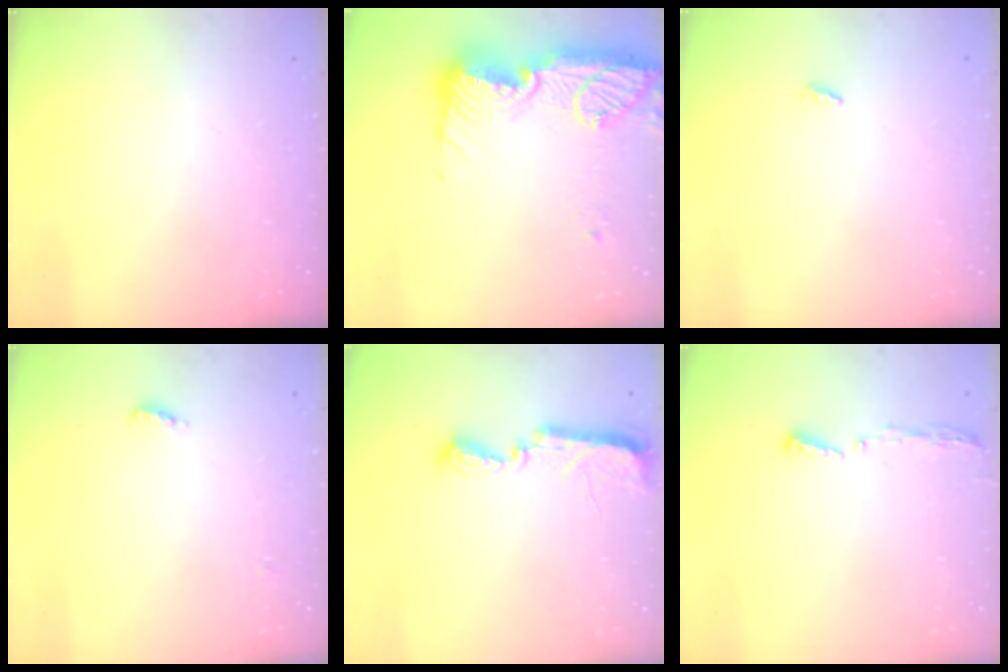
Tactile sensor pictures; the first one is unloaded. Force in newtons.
{"total": 21.5, "press": 20.4, "slide": 6.7}
{"total": 2.7, "press": 2.7, "slide": 0.2}
{"total": 4.0, "press": 3.8, "slide": 1.1}
{"total": 9.8, "press": 8.9, "slide": 4.2}
{"total": 3.4, "press": 3.4, "slide": 0.4}